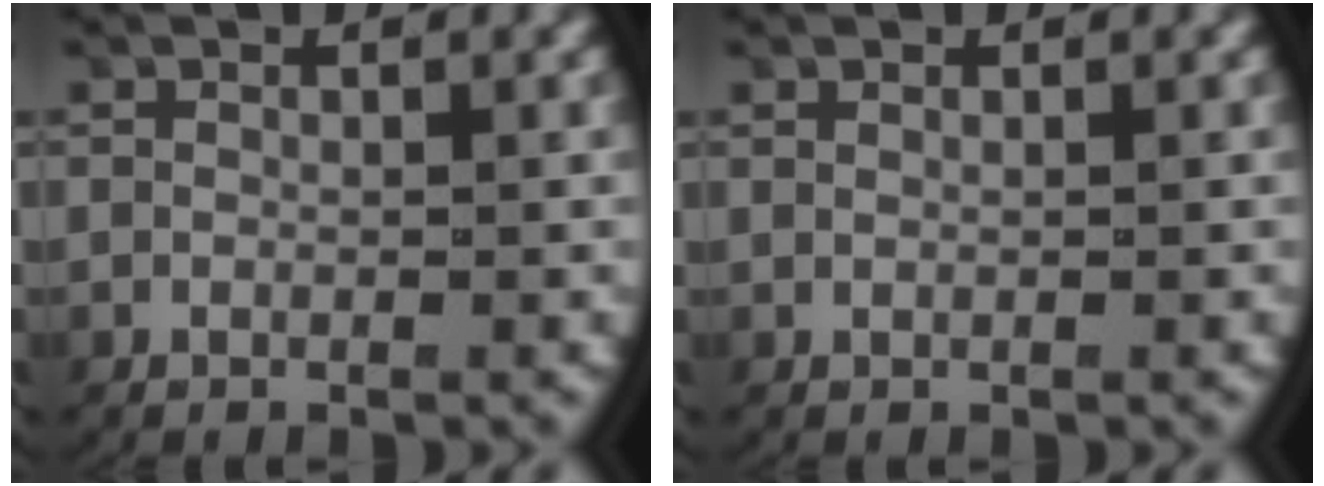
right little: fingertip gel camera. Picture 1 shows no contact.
{"total": 0.0}